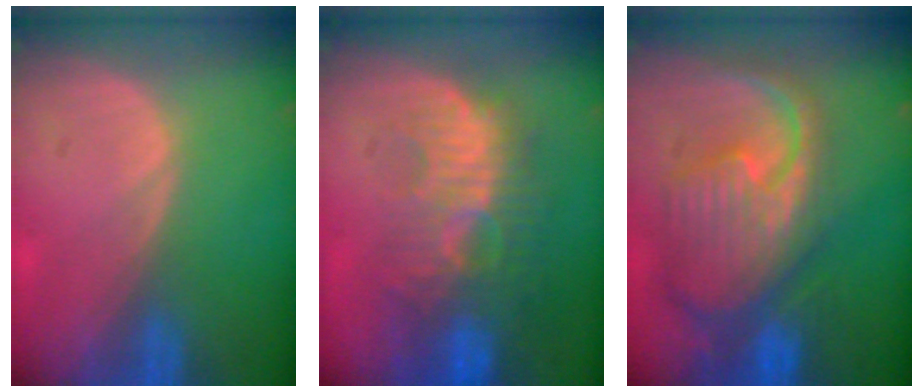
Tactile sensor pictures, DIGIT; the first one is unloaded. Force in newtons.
{"total": 10.6, "press": 9.5, "slide": 4.7}
{"total": 12.2, "press": 10.5, "slide": 6.2}